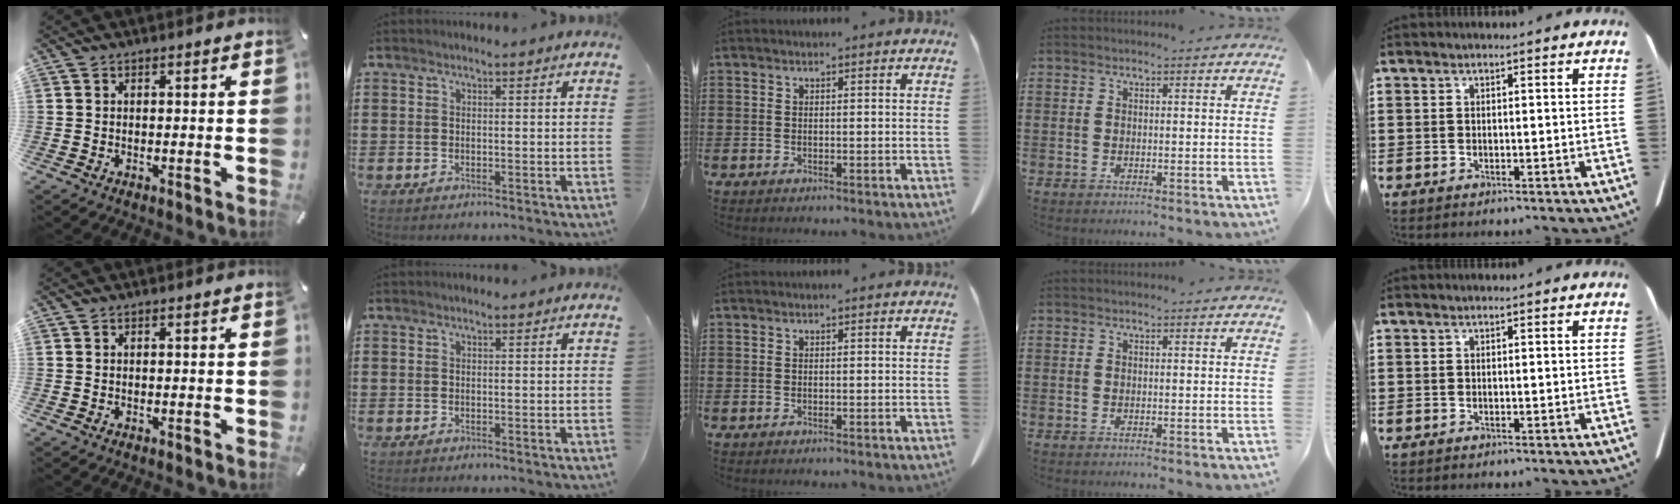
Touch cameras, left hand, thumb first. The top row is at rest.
{}